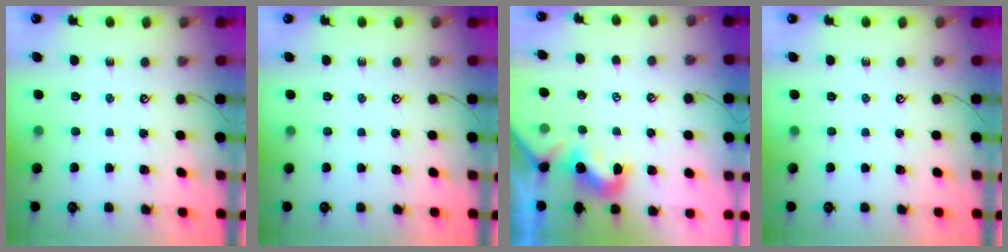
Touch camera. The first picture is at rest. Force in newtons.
{"total": 0.0}
{"total": 0.0}
{"total": 0.0}